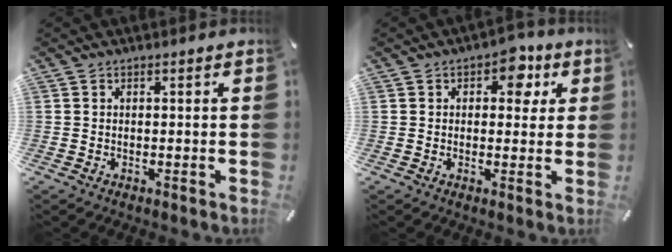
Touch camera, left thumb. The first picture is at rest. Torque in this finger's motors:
{"motor_torque": [0.74, 0.74, 0.48, -0.52, 0.12]}